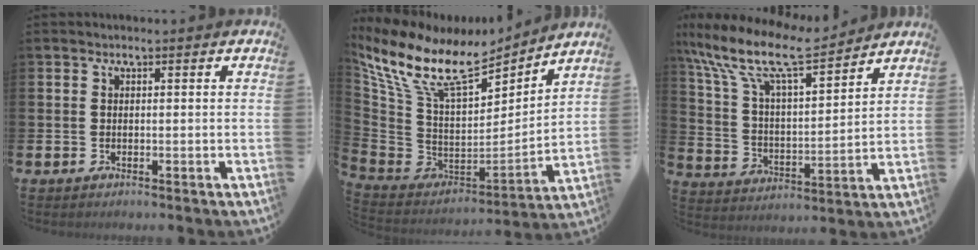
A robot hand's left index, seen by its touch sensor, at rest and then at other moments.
{"total": 12.3, "force": [9.5, 4.6, 6.3], "torque": [-0.170, -0.058, 0.171]}
{"total": 12.2, "force": [10.1, 3.2, 6.2], "torque": [-0.160, -0.054, 0.176]}